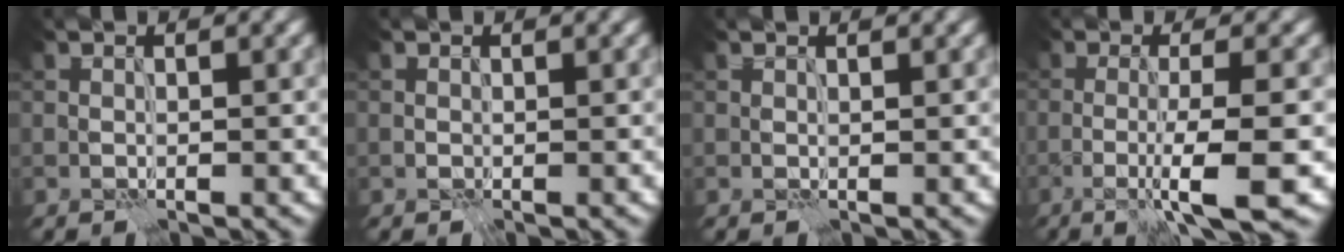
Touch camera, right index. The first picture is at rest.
{"total": 0.0}
{"total": 0.6, "force": [0.5, 0.2, 0.3], "torque": [-0.005, -0.004, 0.005]}
{"total": 6.0, "force": [-2.1, 1.1, 5.6], "torque": [-0.084, -0.006, -0.039]}